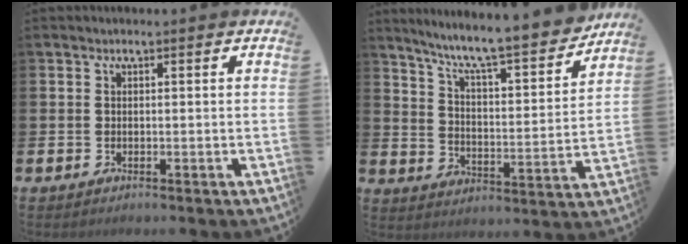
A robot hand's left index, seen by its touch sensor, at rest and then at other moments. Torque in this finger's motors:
{"motor_torque": [0.25, -0.42, 0.94, 0.21]}